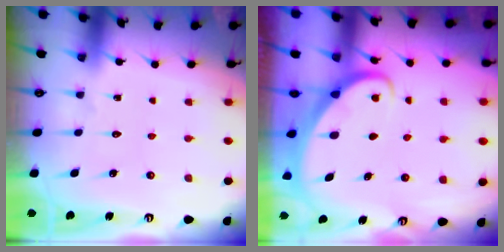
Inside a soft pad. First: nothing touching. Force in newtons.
{"total": 2.2, "press": 2.2, "slide": 0.2}